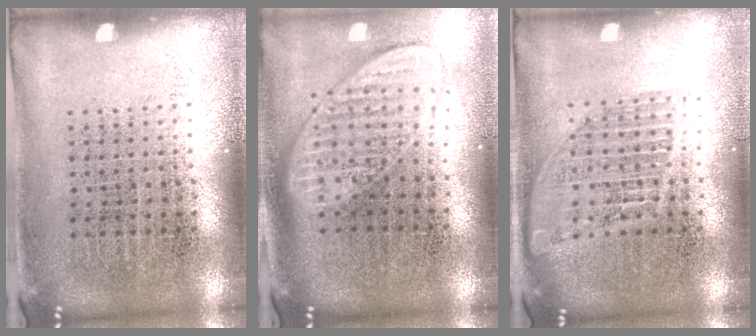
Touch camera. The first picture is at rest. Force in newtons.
{"total": 1.9, "press": 1.5, "slide": 1.2}
{"total": 1.5, "press": 1.4, "slide": 0.7}